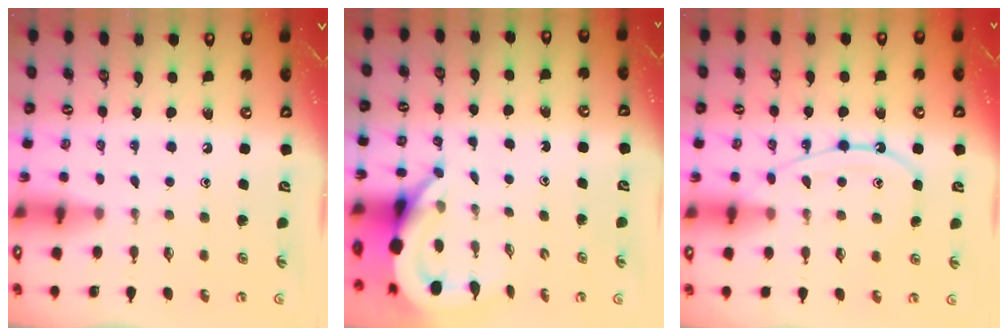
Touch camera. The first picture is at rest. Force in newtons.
{"total": 7.0, "press": 6.9, "slide": 1.0}
{"total": 11.1, "press": 11.1, "slide": 1.2}